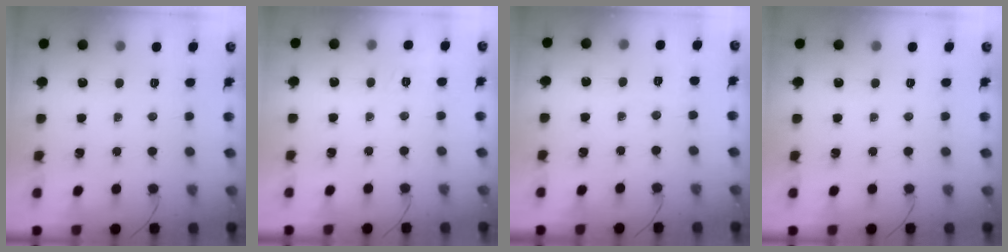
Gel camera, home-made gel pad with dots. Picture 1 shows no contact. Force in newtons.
{"total": 1.9, "press": 0.7, "slide": 1.7}
{"total": 2.1, "press": 1.6, "slide": 1.4}
{"total": 0.0}